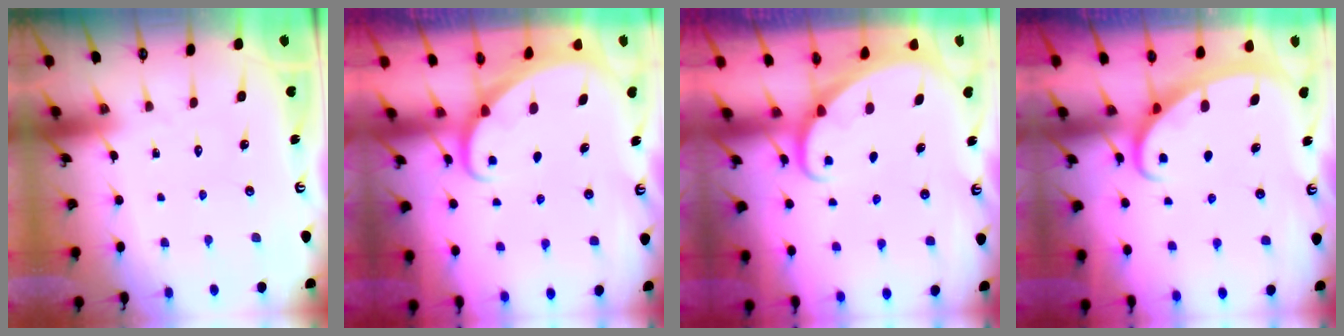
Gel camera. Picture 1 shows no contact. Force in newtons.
{"total": 1.6, "press": 1.6, "slide": 0.0}
{"total": 1.7, "press": 1.7, "slide": 0.0}
{"total": 2.7, "press": 2.6, "slide": 0.3}